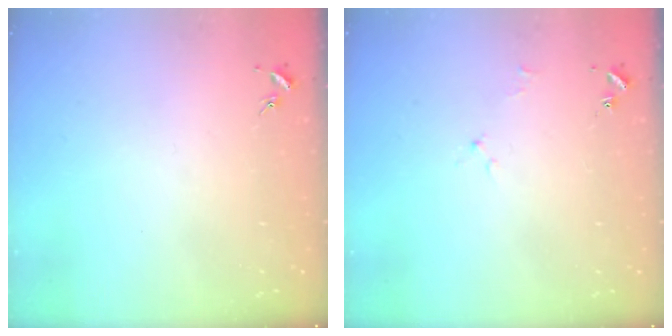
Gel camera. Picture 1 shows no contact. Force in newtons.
{"total": 1.7, "press": 1.6, "slide": 0.3}